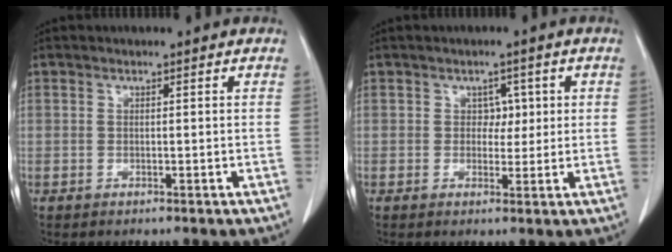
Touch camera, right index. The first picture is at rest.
{"total": 2.7, "force": [0.6, 2.1, 1.6], "torque": [-0.012, 0.006, 0.009]}